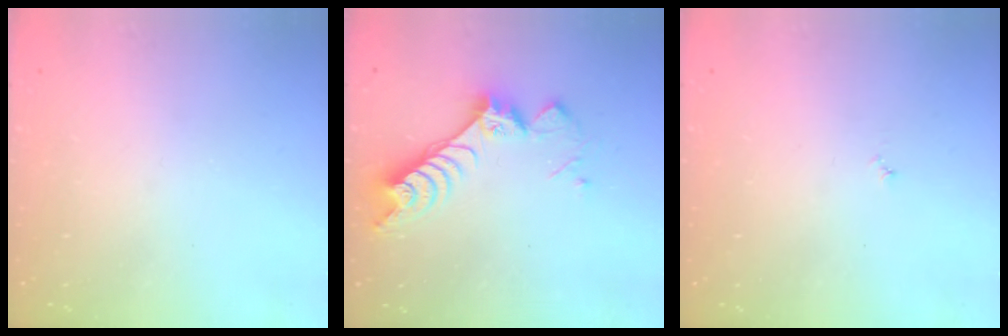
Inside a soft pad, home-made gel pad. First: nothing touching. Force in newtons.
{"total": 10.1, "press": 10.0, "slide": 1.0}
{"total": 3.0, "press": 2.9, "slide": 0.3}